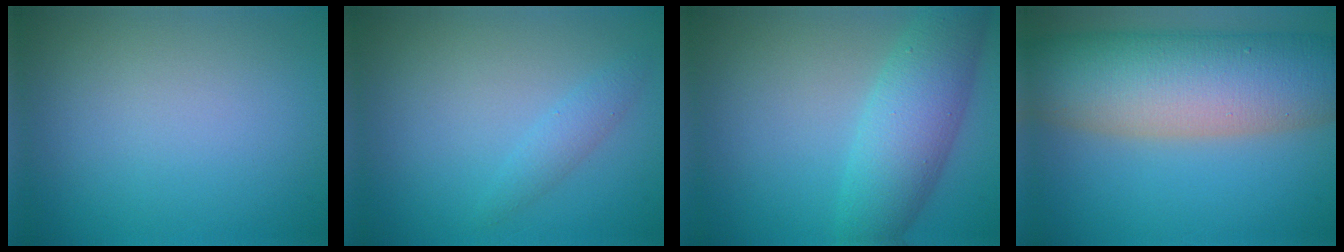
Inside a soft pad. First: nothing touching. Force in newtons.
{"total": 1.5, "press": 1.5, "slide": 0.1}
{"total": 6.2, "press": 6.2, "slide": 0.2}
{"total": 13.4, "press": 13.4, "slide": 0.6}